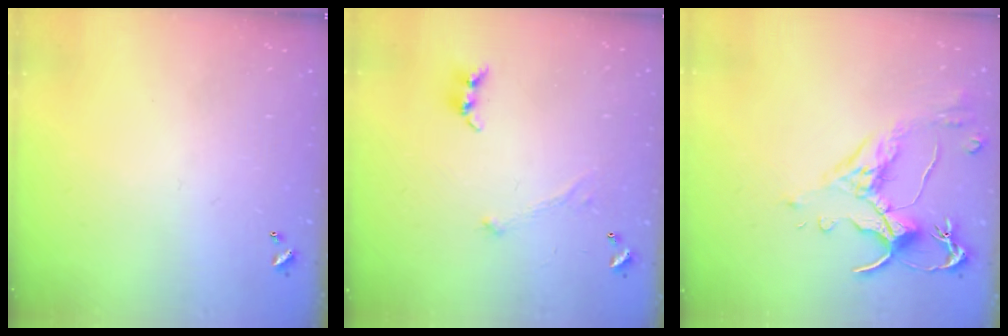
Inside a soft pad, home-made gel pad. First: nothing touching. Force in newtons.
{"total": 0.0}
{"total": 2.5, "press": 2.1, "slide": 1.4}